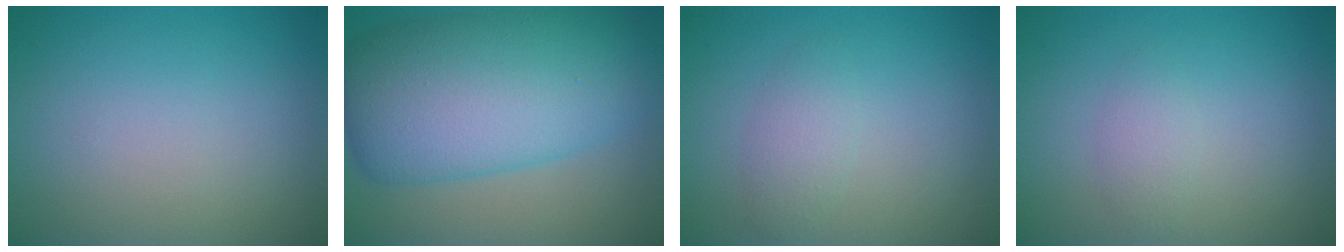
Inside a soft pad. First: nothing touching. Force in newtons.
{"total": 12.6, "press": 12.6, "slide": 0.2}
{"total": 1.8, "press": 1.8, "slide": 0.1}
{"total": 1.4, "press": 1.4, "slide": 0.0}